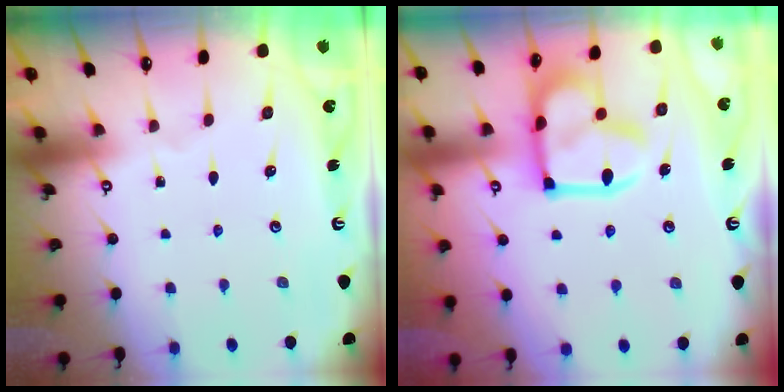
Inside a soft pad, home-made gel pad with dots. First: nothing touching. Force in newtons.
{"total": 18.2, "press": 18.2, "slide": 1.0}